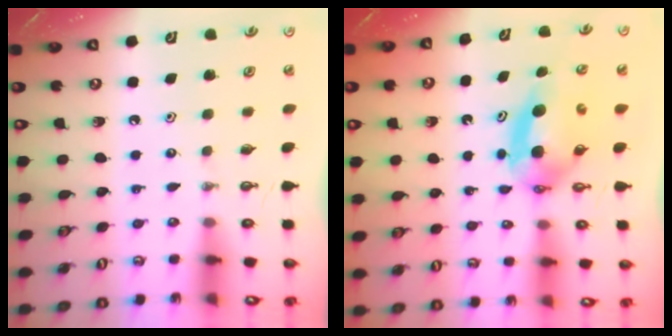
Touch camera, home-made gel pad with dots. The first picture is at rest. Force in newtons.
{"total": 6.6, "press": 5.7, "slide": 3.4}